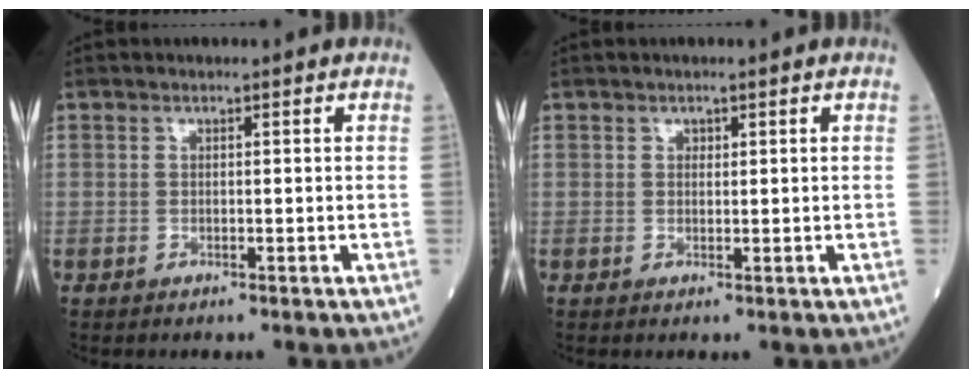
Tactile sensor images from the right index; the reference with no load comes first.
{"total": 0.5, "force": [0.3, 0.4, 0.2], "torque": [0.000, -0.001, 0.004]}